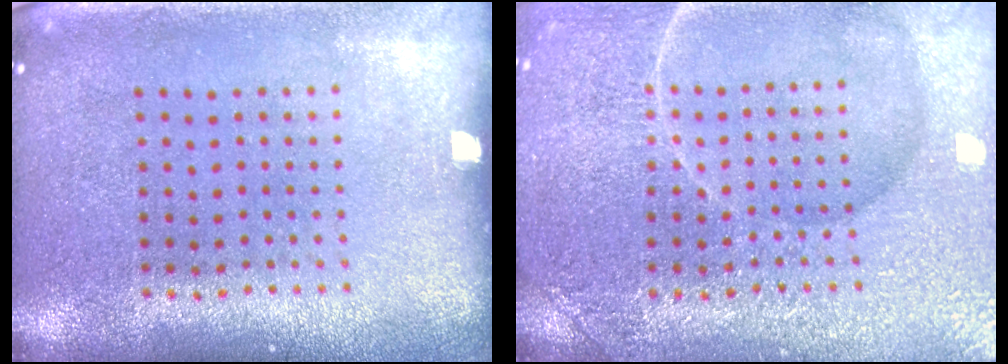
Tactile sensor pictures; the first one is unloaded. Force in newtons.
{"total": 4.3, "press": 4.2, "slide": 0.5}